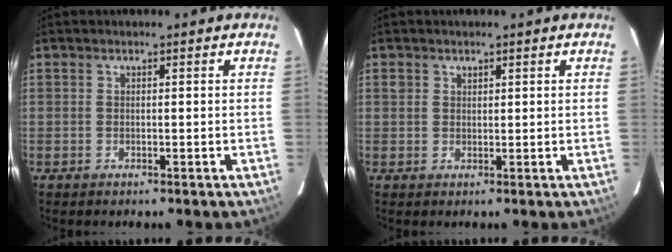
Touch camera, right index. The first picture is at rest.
{"total": 1.2, "force": [0.6, 1.0, 0.4], "torque": [-0.006, 0.003, 0.011]}